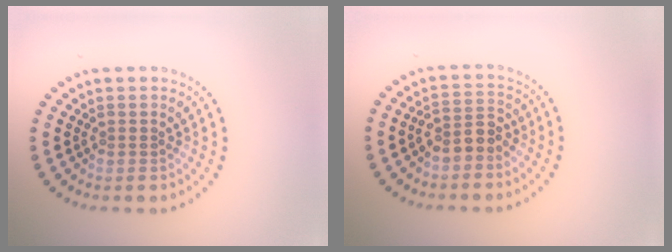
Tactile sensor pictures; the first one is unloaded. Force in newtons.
{"total": 2.5, "press": 2.3, "slide": 0.9}